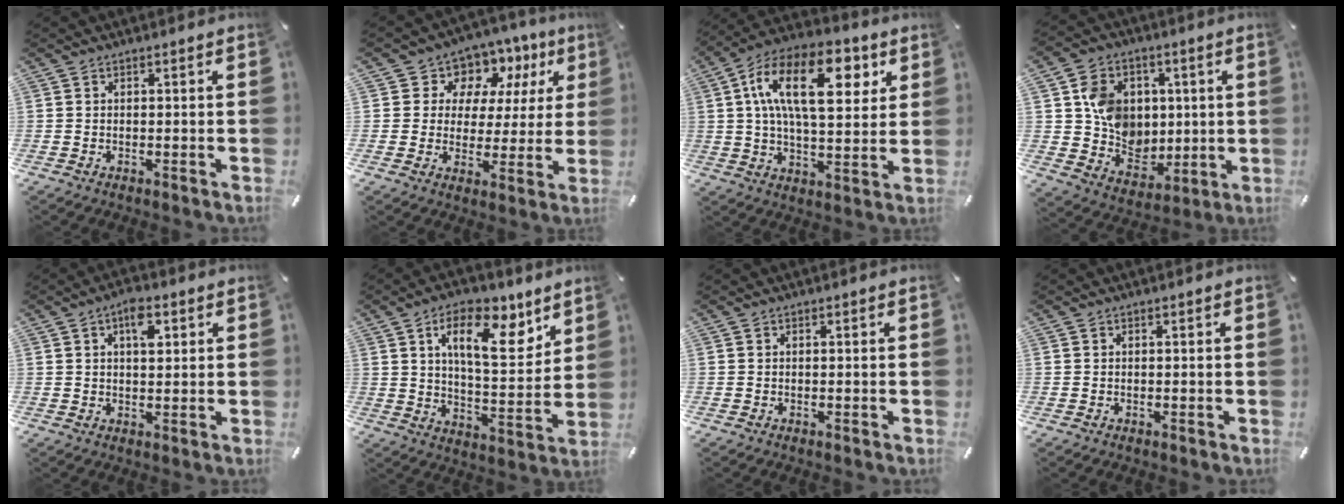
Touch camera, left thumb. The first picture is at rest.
{"total": 9.0, "force": [5.0, 7.2, 2.0], "torque": [-0.042, -0.044, 0.092]}
{"total": 20.1, "force": [6.9, 10.3, 15.8], "torque": [-0.296, -0.006, 0.105]}
{"total": 11.7, "force": [2.6, 10.7, 4.0], "torque": [-0.069, -0.005, 0.066]}
{"total": 6.0, "force": [2.4, 3.0, 4.5], "torque": [-0.064, -0.004, 0.035]}
{"total": 15.8, "force": [8.7, 7.0, 11.1], "torque": [-0.167, -0.038, 0.142]}
{"total": 0.0}
{"total": 0.0}